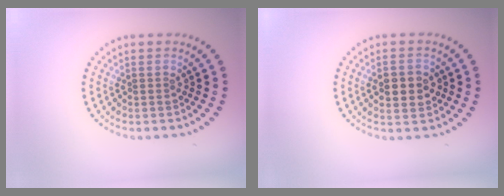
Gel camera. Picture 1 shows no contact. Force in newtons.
{"total": 3.8, "press": 3.8, "slide": 0.3}